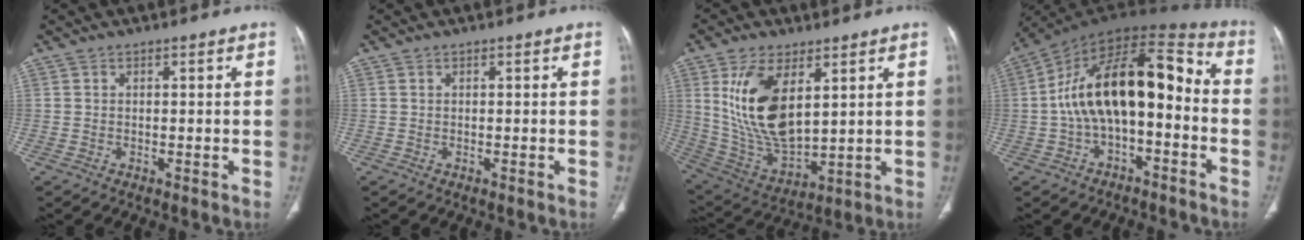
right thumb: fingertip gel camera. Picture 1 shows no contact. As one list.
[{"total": 0.0}, {"total": 16.7, "force": [5.3, 8.4, 13.4], "torque": [-0.248, -0.025, 0.120]}, {"total": 18.7, "force": [-2.0, 9.7, 15.9], "torque": [-0.250, 0.072, -0.037]}]